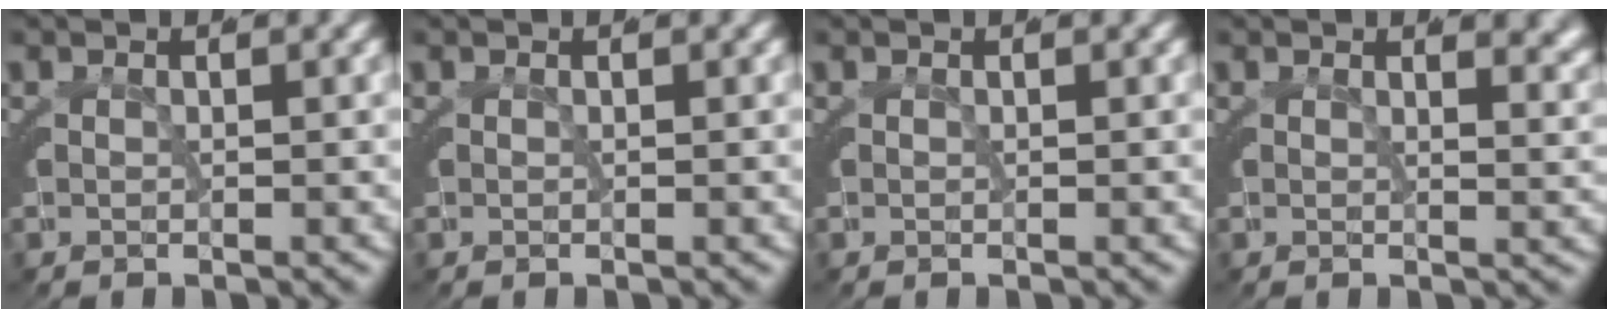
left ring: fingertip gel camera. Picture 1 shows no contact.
{"total": 0.0}
{"total": 0.0}
{"total": 2.6, "force": [1.9, 0.9, 1.6], "torque": [-0.014, -0.002, 0.024]}